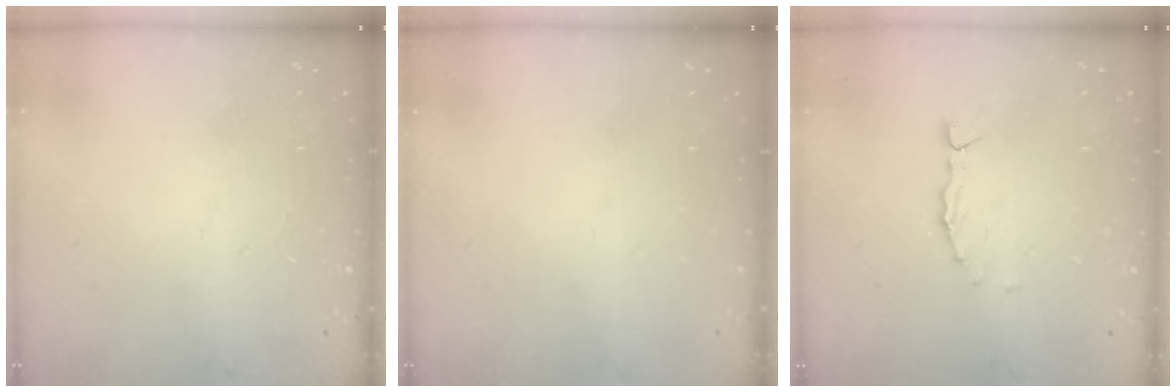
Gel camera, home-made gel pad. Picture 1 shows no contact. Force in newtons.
{"total": 0.0}
{"total": 1.5, "press": 1.5, "slide": 0.2}